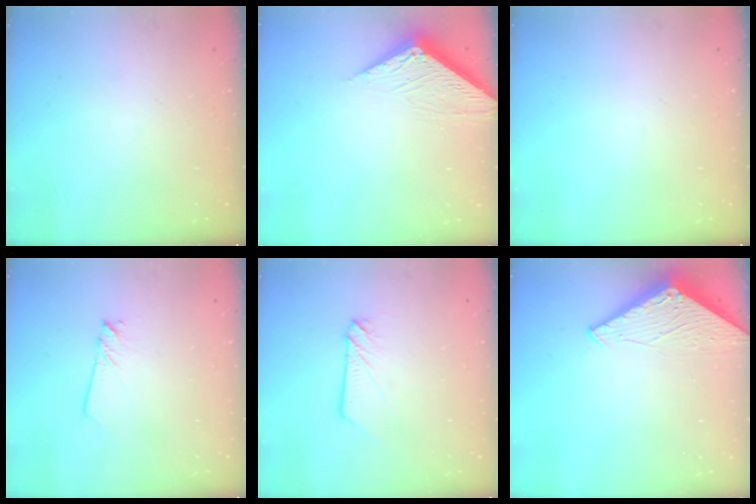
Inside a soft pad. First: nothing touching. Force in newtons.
{"total": 5.1, "press": 5.1, "slide": 0.2}
{"total": 0.0}
{"total": 1.7, "press": 1.7, "slide": 0.1}
{"total": 3.0, "press": 3.0, "slide": 0.2}
{"total": 2.8, "press": 2.8, "slide": 0.2}